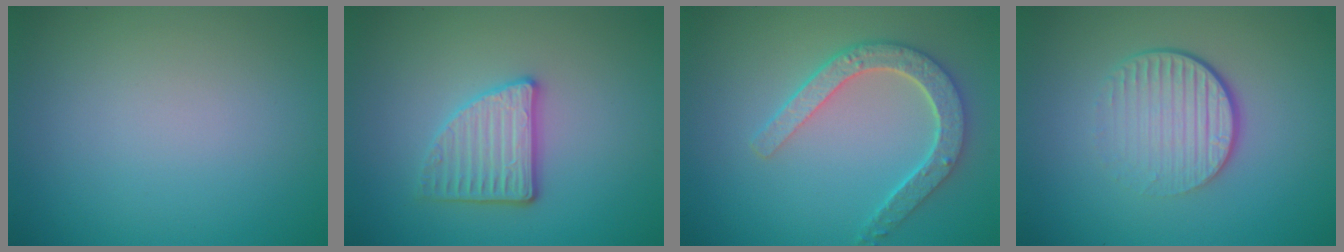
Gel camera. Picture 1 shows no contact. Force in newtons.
{"total": 3.3, "press": 3.0, "slide": 1.4}
{"total": 4.6, "press": 3.8, "slide": 2.7}
{"total": 4.6, "press": 2.8, "slide": 3.6}